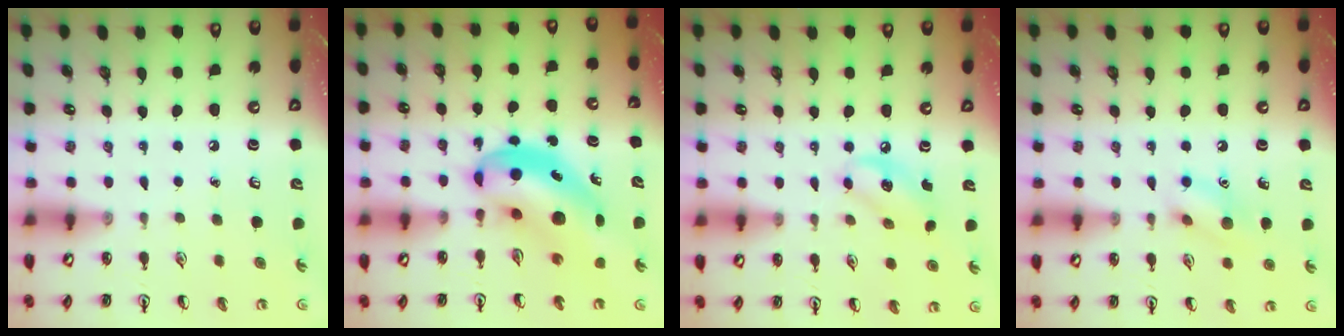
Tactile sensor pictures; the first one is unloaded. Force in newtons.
{"total": 10.3, "press": 9.9, "slide": 3.0}
{"total": 7.0, "press": 6.9, "slide": 1.3}
{"total": 9.6, "press": 9.5, "slide": 0.7}